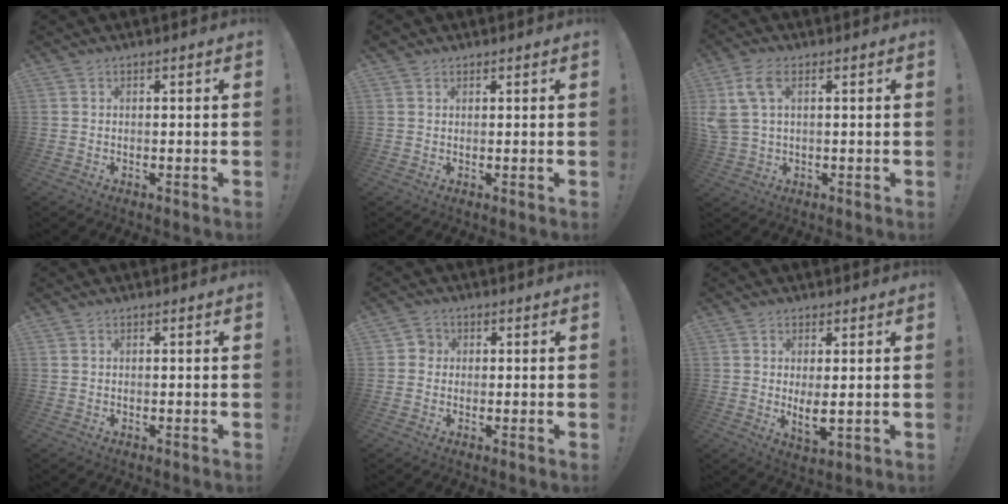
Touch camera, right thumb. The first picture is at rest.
{"total": 1.3, "force": [1.0, 0.8, 0.2], "torque": [0.005, -0.003, 0.018]}
{"total": 9.2, "force": [2.7, 5.3, 7.1], "torque": [-0.150, -0.006, 0.054]}
{"total": 0.0}
{"total": 3.2, "force": [0.0, 3.0, 1.0], "torque": [-0.013, 0.009, 0.000]}
{"total": 5.2, "force": [1.1, 1.8, 4.8], "torque": [-0.060, -0.026, 0.021]}